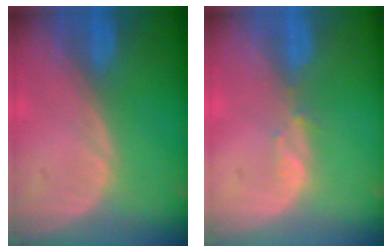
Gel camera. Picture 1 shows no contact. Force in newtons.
{"total": 1.1, "press": 1.1, "slide": 0.2}